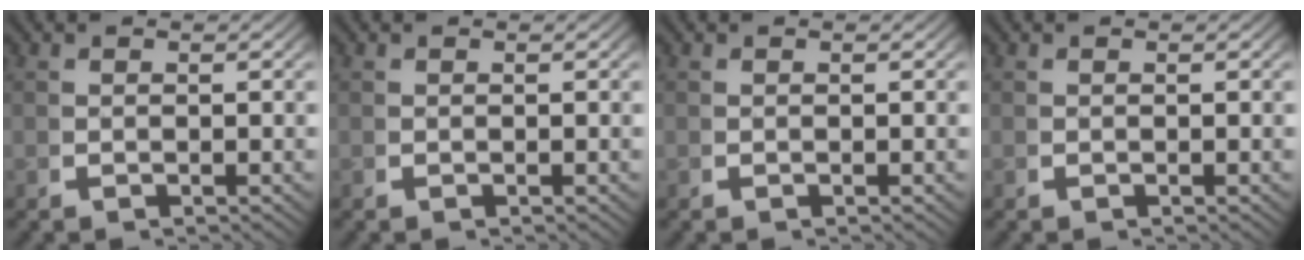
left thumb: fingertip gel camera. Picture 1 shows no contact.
{"total": 0.0}
{"total": 0.0}
{"total": 0.0}